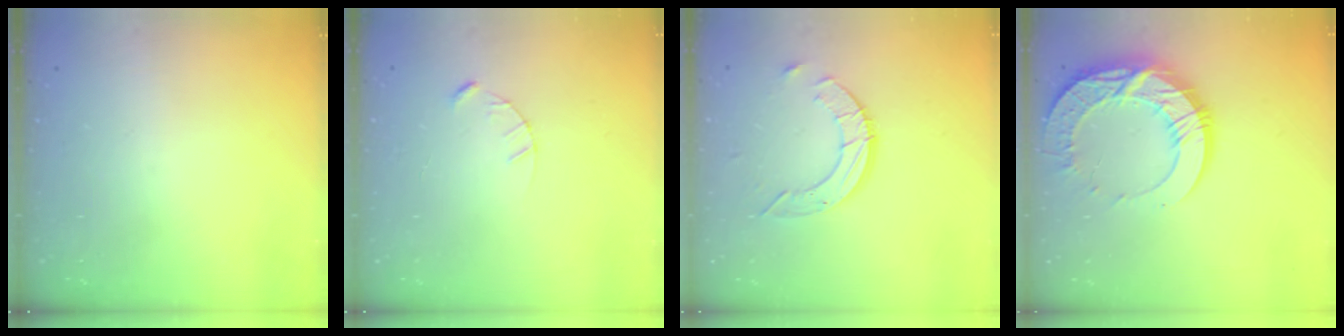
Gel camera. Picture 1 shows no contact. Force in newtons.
{"total": 2.4, "press": 2.4, "slide": 0.3}
{"total": 9.0, "press": 9.0, "slide": 0.7}
{"total": 18.8, "press": 18.8, "slide": 1.7}